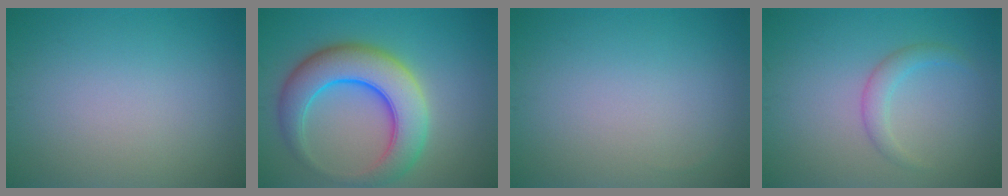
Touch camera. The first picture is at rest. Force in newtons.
{"total": 8.4, "press": 8.4, "slide": 0.2}
{"total": 0.0}
{"total": 1.8, "press": 1.8, "slide": 0.1}